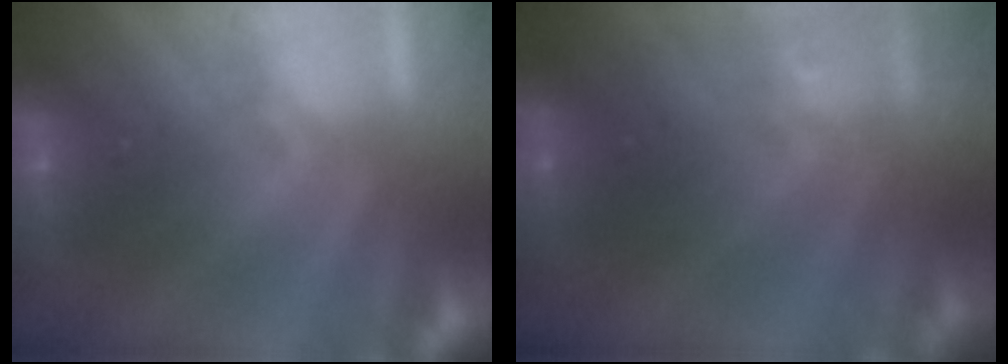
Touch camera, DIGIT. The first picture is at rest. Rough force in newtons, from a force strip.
{"total": 3.0}